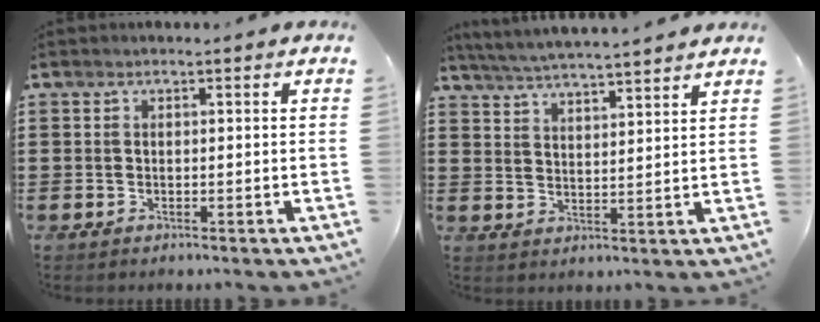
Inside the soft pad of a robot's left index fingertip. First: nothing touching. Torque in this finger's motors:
{"motor_torque": [1.15, -0.99, 0.49, 0.14]}